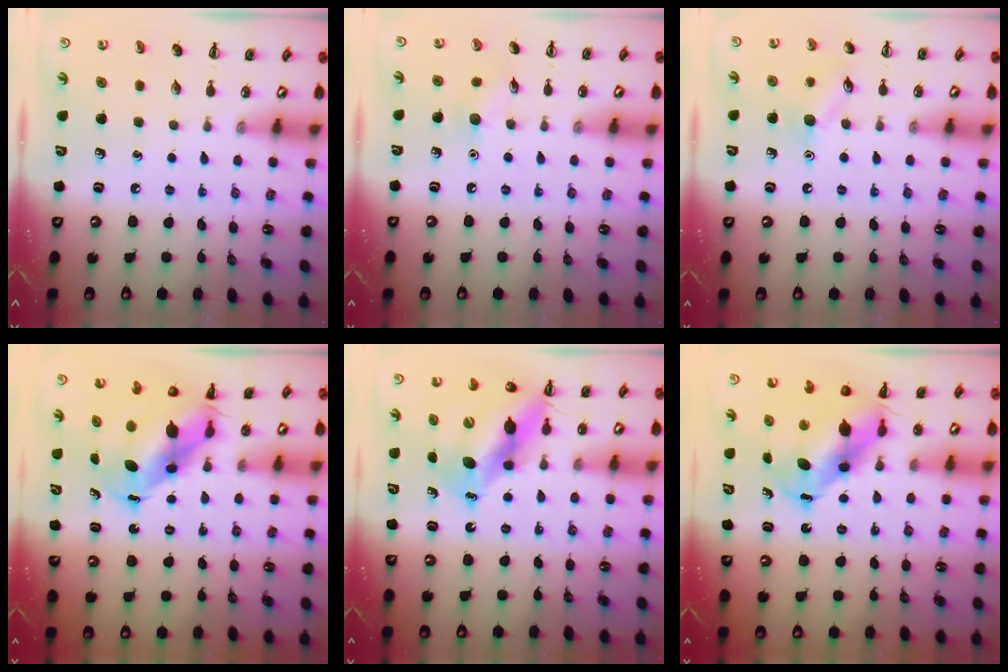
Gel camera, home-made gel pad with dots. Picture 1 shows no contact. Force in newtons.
{"total": 6.3, "press": 6.2, "slide": 1.5}
{"total": 8.2, "press": 8.1, "slide": 1.2}
{"total": 7.3, "press": 7.1, "slide": 1.7}
{"total": 11.2, "press": 10.8, "slide": 3.2}
{"total": 7.2, "press": 6.9, "slide": 2.3}